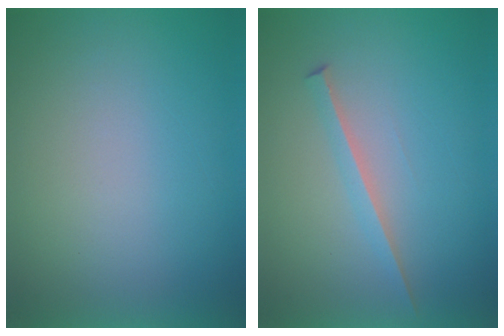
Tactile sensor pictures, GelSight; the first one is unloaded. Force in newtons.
{"total": 1.8}